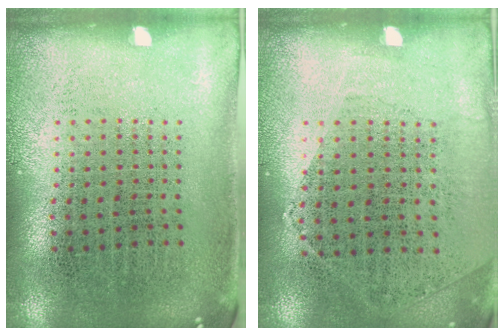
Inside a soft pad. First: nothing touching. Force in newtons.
{"total": 1.1, "press": 0.9, "slide": 0.7}